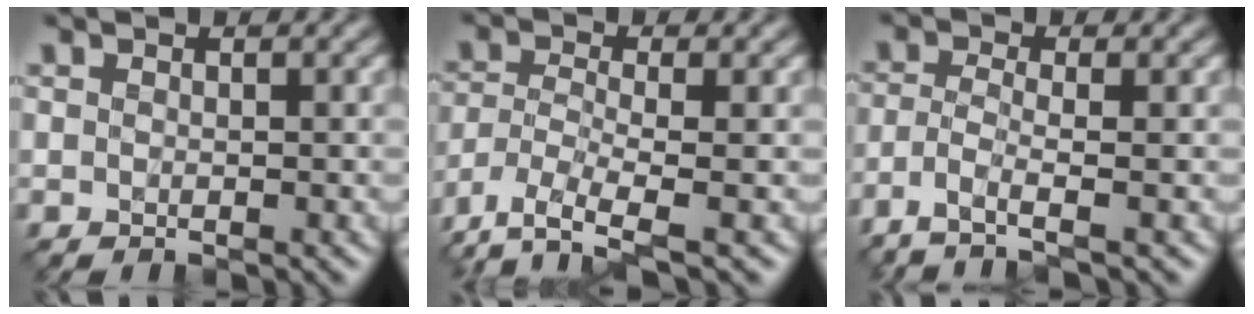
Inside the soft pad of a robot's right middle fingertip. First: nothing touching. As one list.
[{"total": 5.3, "force": [-3.5, 1.6, 3.7], "torque": [-0.085, -0.015, -0.076]}, {"total": 3.6, "force": [-2.4, 0.8, 2.6], "torque": [-0.055, -0.008, -0.059]}]